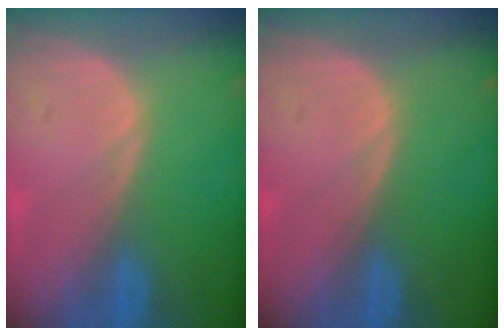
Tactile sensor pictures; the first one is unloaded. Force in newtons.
{"total": 0.0}